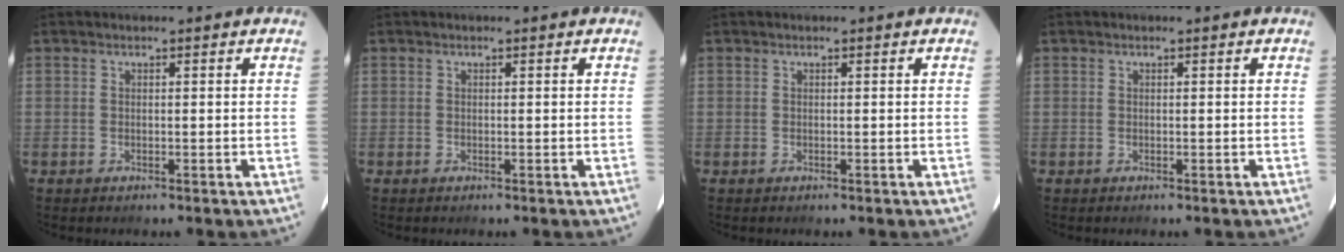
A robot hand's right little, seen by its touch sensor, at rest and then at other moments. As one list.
[{"total": 0.0}, {"total": 0.0}, {"total": 0.0}]